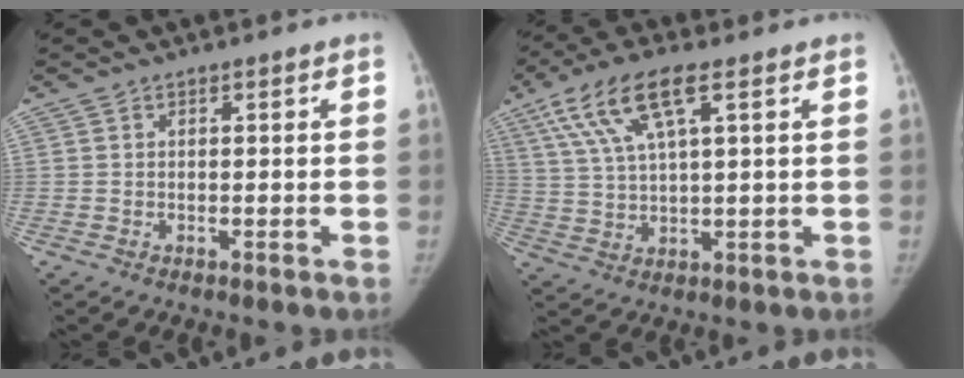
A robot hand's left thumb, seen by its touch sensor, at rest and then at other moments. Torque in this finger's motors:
{"motor_torque": [1.23, 0.84, 1.37, -0.67, 0.53]}